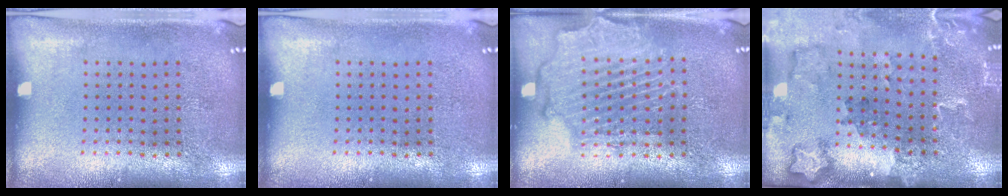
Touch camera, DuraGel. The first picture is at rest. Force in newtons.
{"total": 0.0}
{"total": 2.4, "press": 2.2, "slide": 0.8}
{"total": 1.8, "press": 1.8, "slide": 0.2}